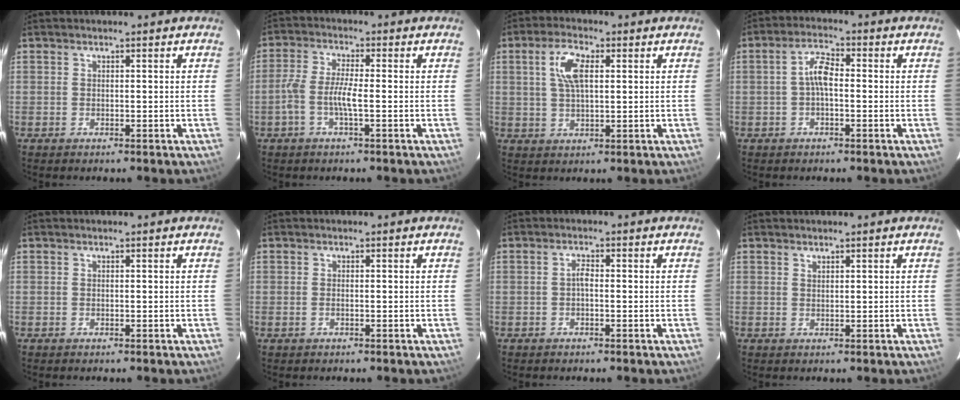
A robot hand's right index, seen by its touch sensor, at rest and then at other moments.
{"total": 4.9, "force": [-1.6, 0.5, 4.7], "torque": [-0.104, 0.005, -0.034]}
{"total": 6.5, "force": [1.8, 2.8, 5.5], "torque": [-0.105, 0.010, 0.035]}
{"total": 4.0, "force": [-0.6, 1.6, 3.6], "torque": [-0.075, 0.015, -0.013]}
{"total": 0.0}
{"total": 1.0, "force": [-0.3, 0.6, 0.7], "torque": [-0.016, -0.001, -0.006]}
{"total": 1.4, "force": [-0.4, 0.6, 1.2], "torque": [-0.024, 0.007, -0.009]}
{"total": 0.7, "force": [0.7, 0.3, 0.1], "torque": [-0.003, 0.001, 0.013]}